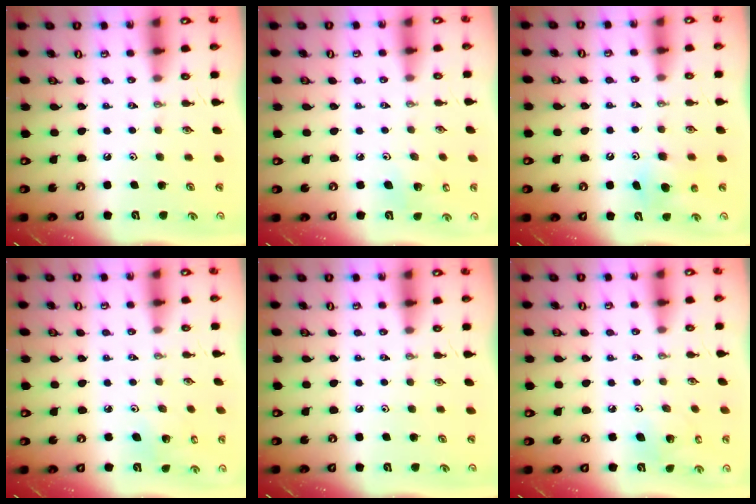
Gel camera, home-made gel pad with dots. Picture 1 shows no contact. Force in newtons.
{"total": 6.3, "press": 6.2, "slide": 1.1}
{"total": 6.0, "press": 6.0, "slide": 0.3}
{"total": 3.5, "press": 3.3, "slide": 1.2}
{"total": 0.0}
{"total": 6.0, "press": 5.6, "slide": 2.3}